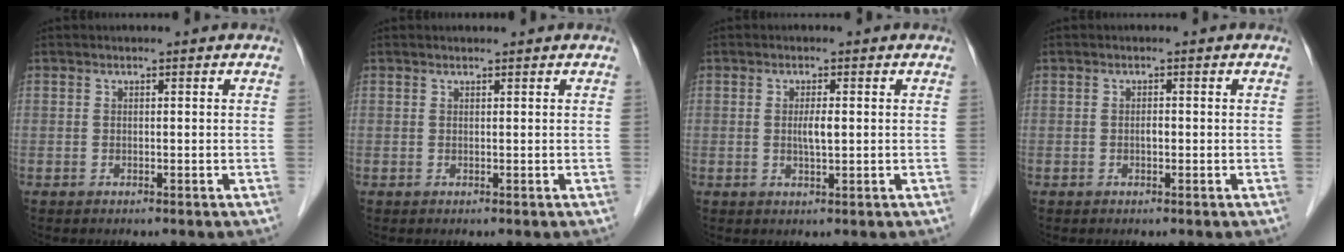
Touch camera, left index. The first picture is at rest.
{"total": 0.6, "force": [0.6, 0.0, 0.1], "torque": [-0.009, 0.005, 0.011]}
{"total": 2.1, "force": [0.2, 0.3, 2.1], "torque": [-0.042, -0.002, 0.003]}
{"total": 0.7, "force": [-0.1, 0.3, 0.6], "torque": [-0.011, 0.001, -0.004]}